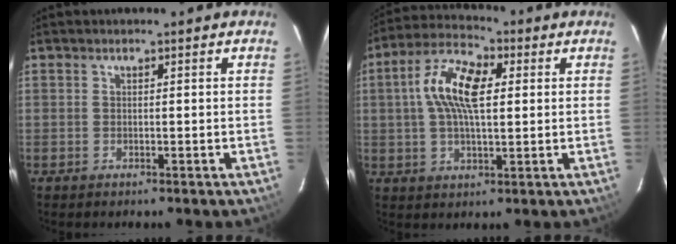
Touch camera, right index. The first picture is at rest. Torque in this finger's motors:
{"motor_torque": [0.49, 0.00, 0.83, 0.21]}